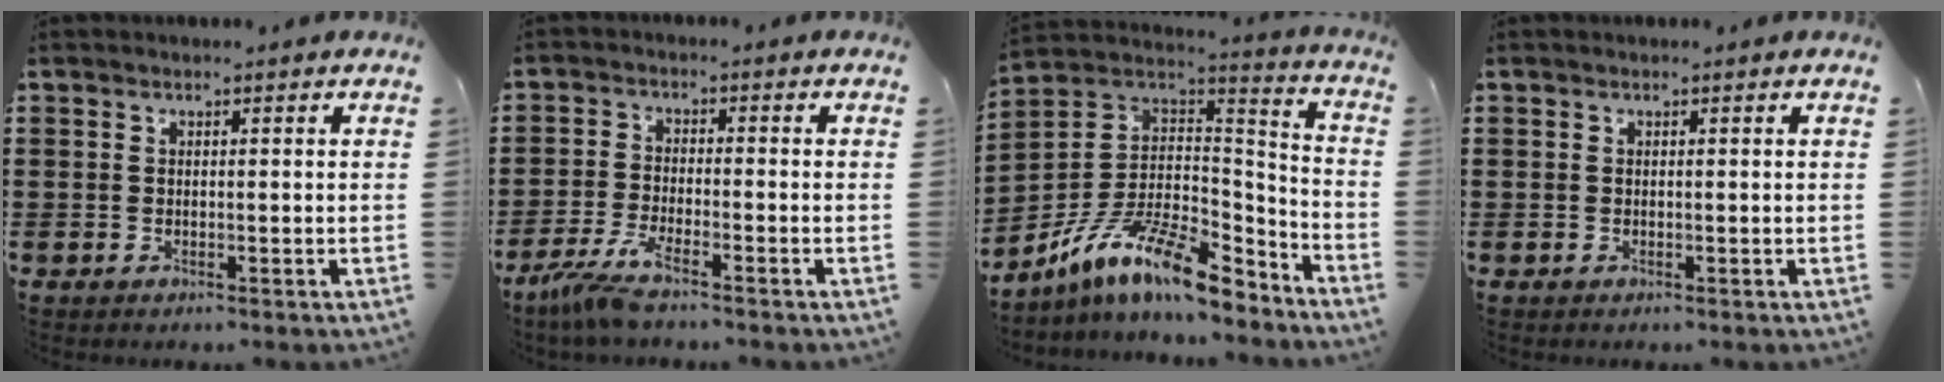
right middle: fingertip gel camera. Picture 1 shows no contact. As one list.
[{"total": 5.0, "force": [-4.0, 0.2, 3.0], "torque": [-0.077, -0.017, -0.079]}, {"total": 13.2, "force": [-9.4, 2.8, 8.8], "torque": [-0.185, 0.007, -0.185]}, {"total": 0.0}]